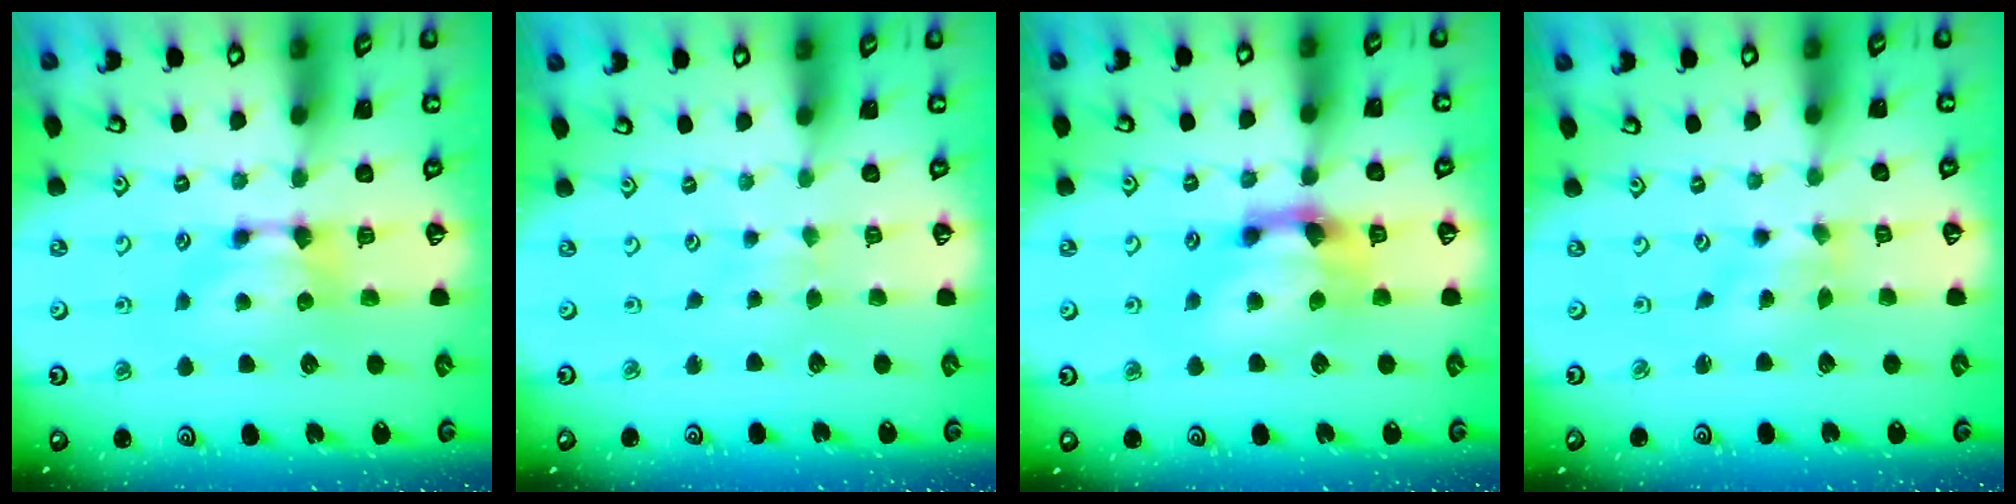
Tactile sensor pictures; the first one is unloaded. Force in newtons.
{"total": 2.6, "press": 2.6, "slide": 0.2}
{"total": 3.8, "press": 3.2, "slide": 2.0}
{"total": 2.5, "press": 2.3, "slide": 0.9}